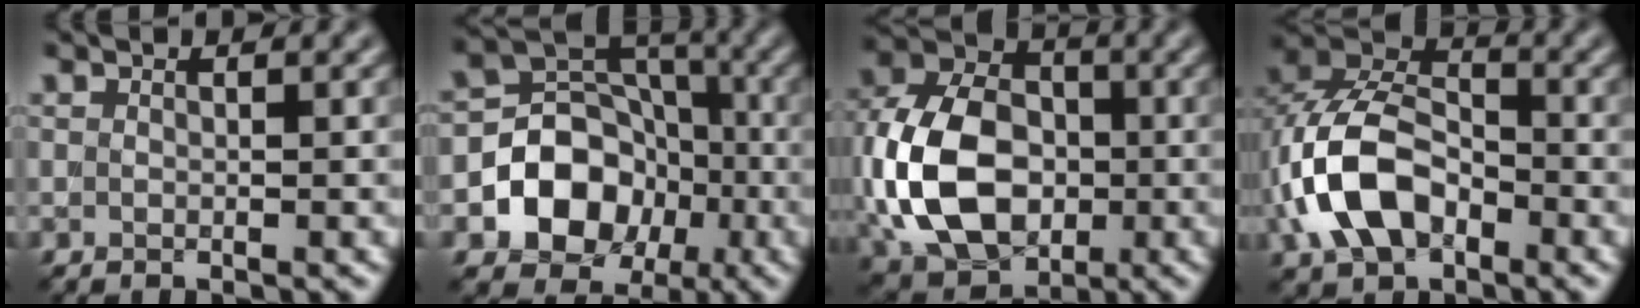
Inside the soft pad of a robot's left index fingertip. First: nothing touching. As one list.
[{"total": 8.4, "force": [-2.5, 6.9, 4.1], "torque": [-0.045, 0.002, -0.066]}, {"total": 12.5, "force": [-2.0, 9.0, 8.5], "torque": [-0.194, -0.008, -0.046]}, {"total": 8.8, "force": [-2.7, 5.7, 6.2], "torque": [-0.135, 0.014, -0.059]}]